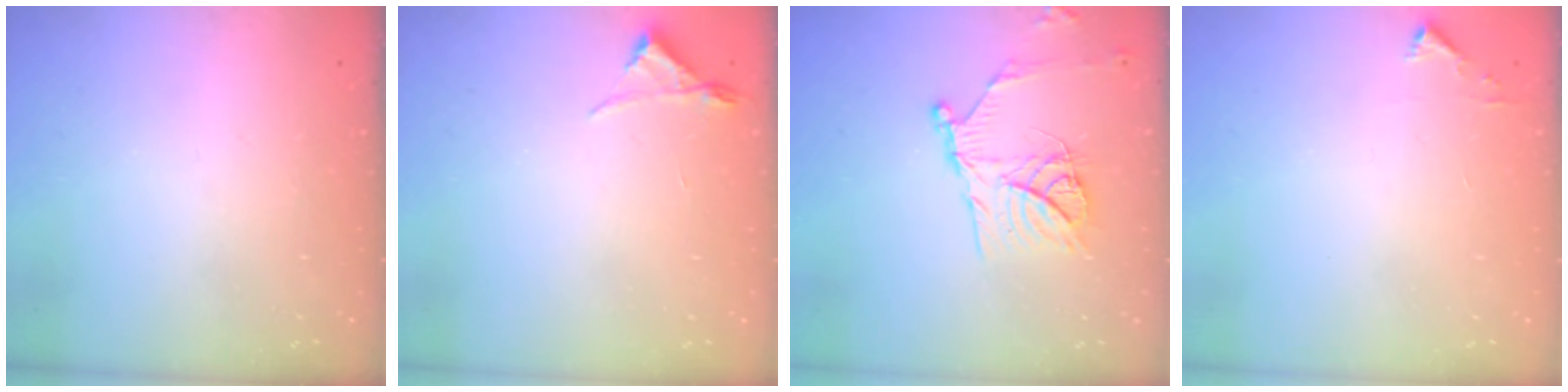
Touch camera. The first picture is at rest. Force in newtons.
{"total": 4.2, "press": 4.1, "slide": 0.5}
{"total": 15.6, "press": 15.5, "slide": 1.4}
{"total": 2.3, "press": 2.3, "slide": 0.2}